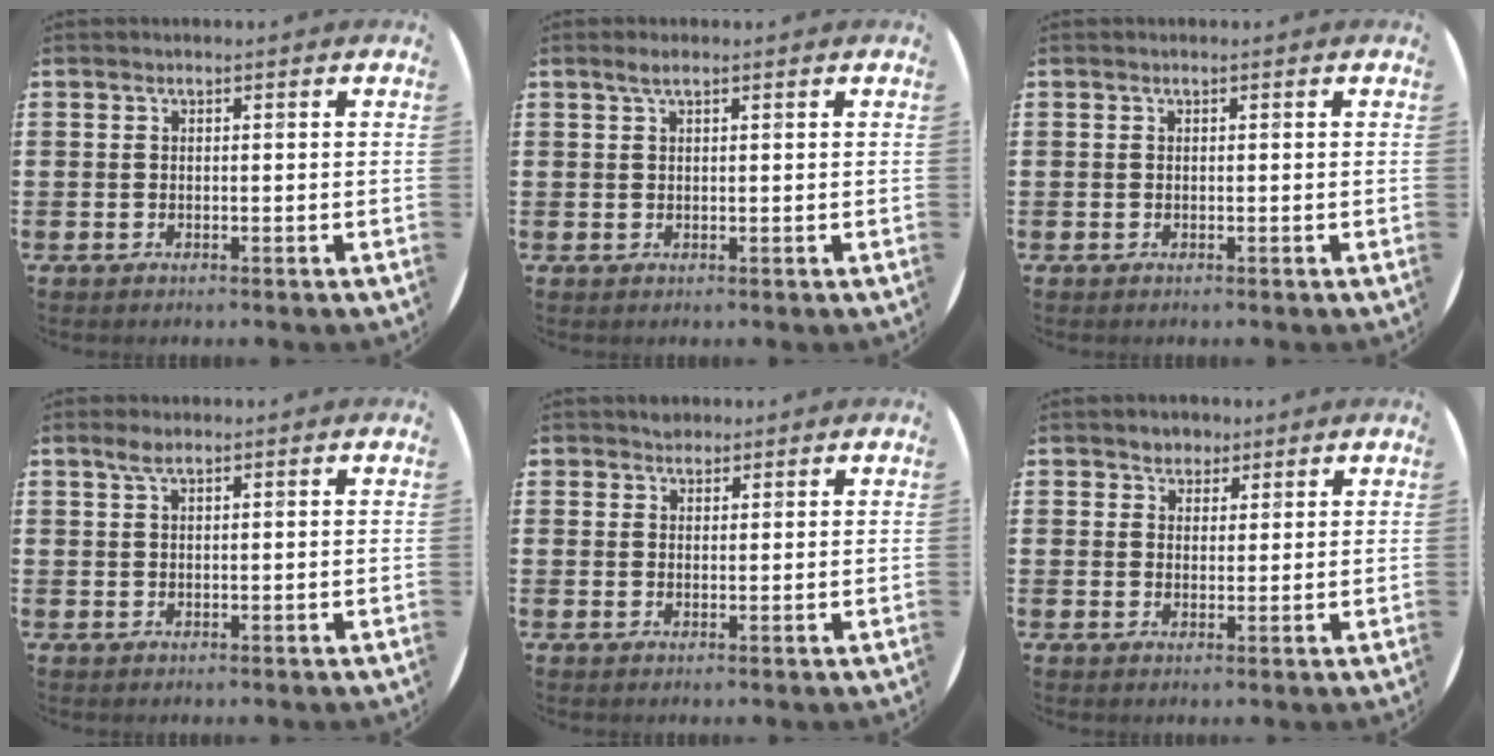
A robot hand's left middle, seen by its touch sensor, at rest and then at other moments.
{"total": 1.5, "force": [0.9, 0.2, 1.1], "torque": [-0.022, 0.003, 0.016]}
{"total": 0.0}
{"total": 1.8, "force": [1.2, 0.4, 1.3], "torque": [-0.027, 0.004, 0.021]}
{"total": 1.7, "force": [1.5, 0.7, -0.1], "torque": [0.007, 0.000, 0.028]}
{"total": 2.2, "force": [1.9, 1.2, -0.1], "torque": [0.004, 0.002, 0.035]}